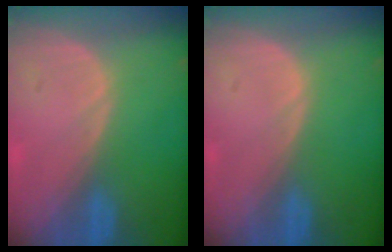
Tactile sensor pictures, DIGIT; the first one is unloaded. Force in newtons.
{"total": 0.0}